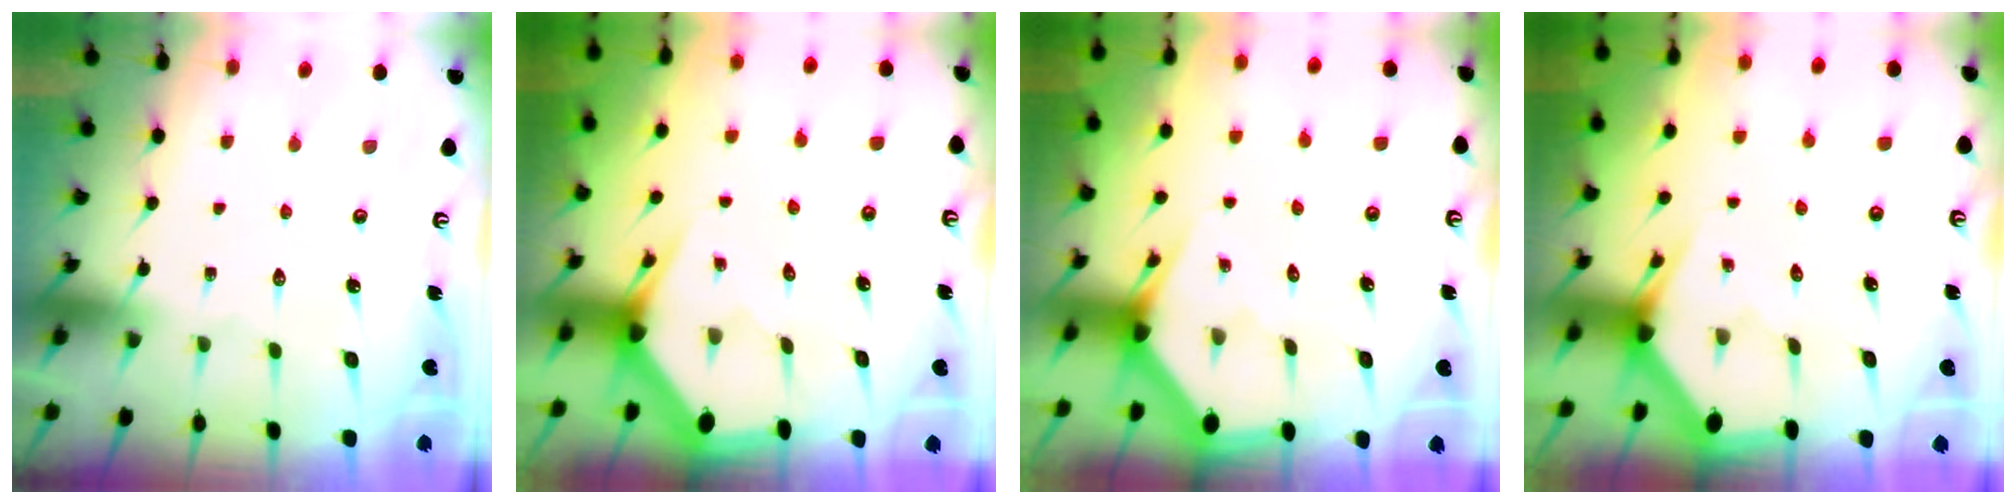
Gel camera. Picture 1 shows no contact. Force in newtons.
{"total": 3.2, "press": 3.2, "slide": 0.0}
{"total": 2.7, "press": 2.7, "slide": 0.1}
{"total": 3.1, "press": 3.1, "slide": 0.0}